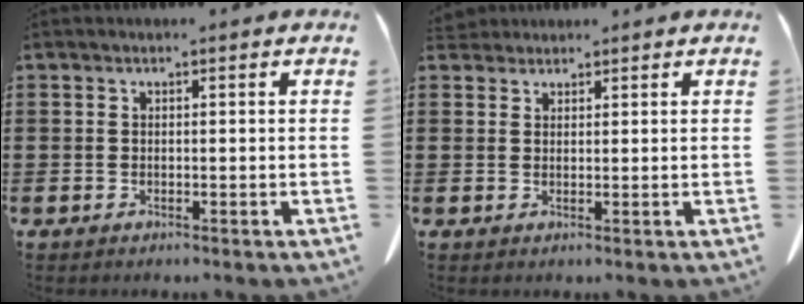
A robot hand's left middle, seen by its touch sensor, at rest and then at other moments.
{"total": 2.0, "force": [1.8, 0.6, 0.2], "torque": [-0.011, 0.002, 0.038]}